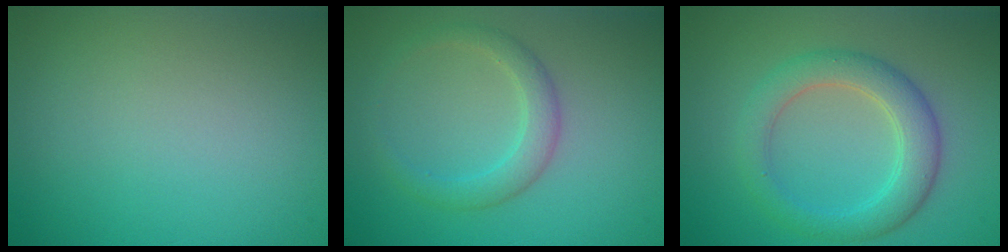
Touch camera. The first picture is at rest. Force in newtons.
{"total": 2.5, "press": 2.5, "slide": 0.1}
{"total": 4.2, "press": 4.2, "slide": 0.1}